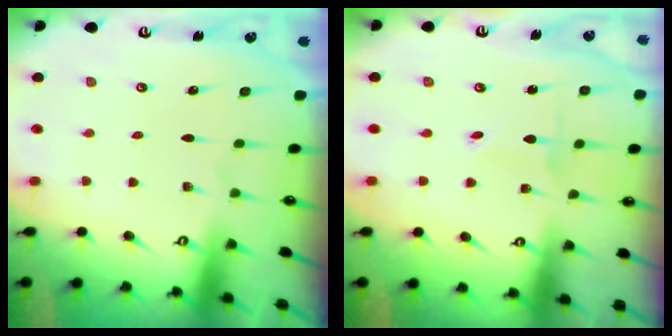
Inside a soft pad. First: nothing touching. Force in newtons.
{"total": 1.9, "press": 1.9, "slide": 0.1}